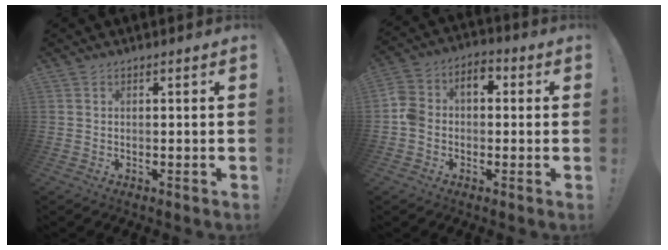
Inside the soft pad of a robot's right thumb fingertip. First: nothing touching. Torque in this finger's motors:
{"motor_torque": [1.12, 1.24, 0.80, -0.20, 0.02]}